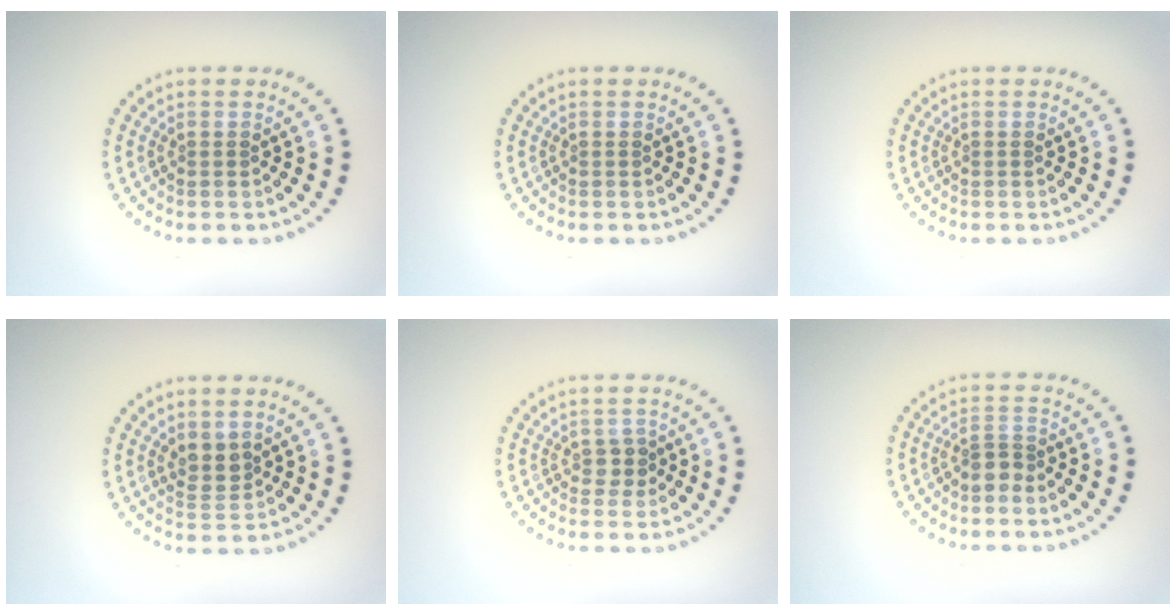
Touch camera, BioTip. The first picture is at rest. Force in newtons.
{"total": 0.0}
{"total": 0.0}
{"total": 2.0, "press": 1.8, "slide": 1.0}
{"total": 1.5, "press": 1.2, "slide": 0.8}
{"total": 1.9, "press": 1.5, "slide": 1.1}